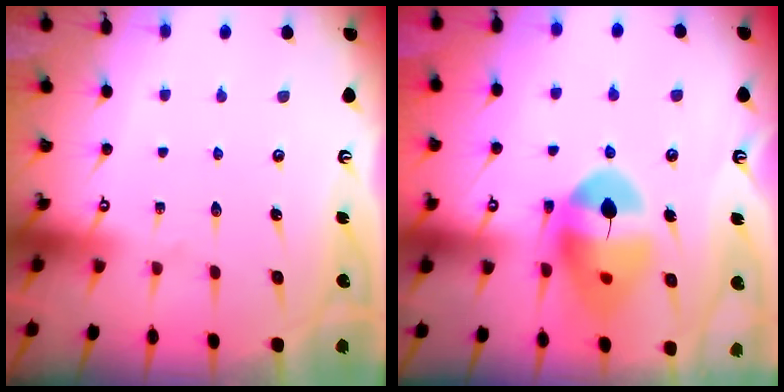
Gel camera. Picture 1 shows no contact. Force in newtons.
{"total": 13.3, "press": 13.2, "slide": 1.6}